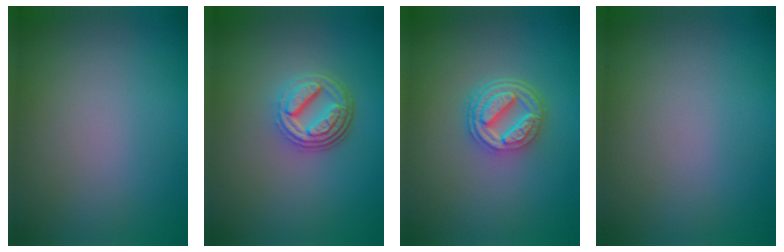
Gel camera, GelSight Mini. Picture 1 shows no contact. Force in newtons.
{"total": 4.8, "press": 3.5, "slide": 3.3}
{"total": 4.8, "press": 3.7, "slide": 3.1}
{"total": 0.0}